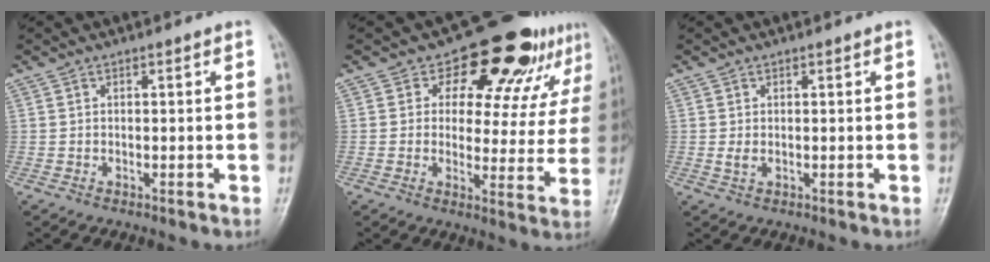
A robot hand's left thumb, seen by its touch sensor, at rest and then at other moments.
{"total": 16.1, "force": [10.8, 8.7, 8.1], "torque": [-0.047, -0.057, 0.125]}
{"total": 1.6, "force": [0.5, 1.0, 1.2], "torque": [-0.019, -0.004, 0.012]}